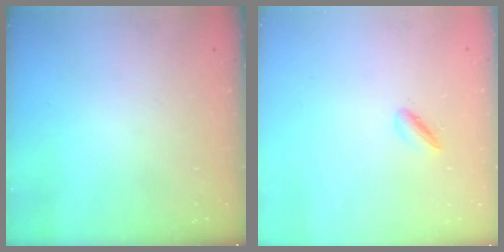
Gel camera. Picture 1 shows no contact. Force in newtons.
{"total": 2.8, "press": 2.8, "slide": 0.6}